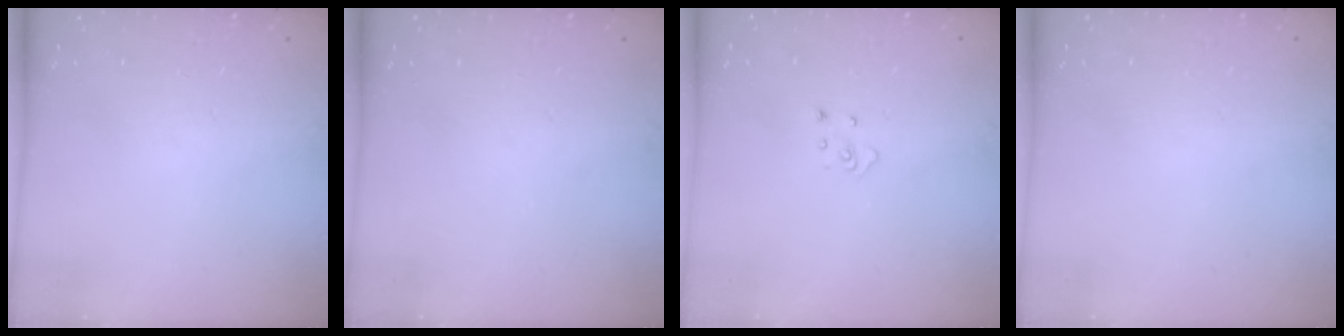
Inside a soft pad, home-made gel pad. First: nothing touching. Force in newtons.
{"total": 0.0}
{"total": 3.2, "press": 3.2, "slide": 0.2}
{"total": 0.0}